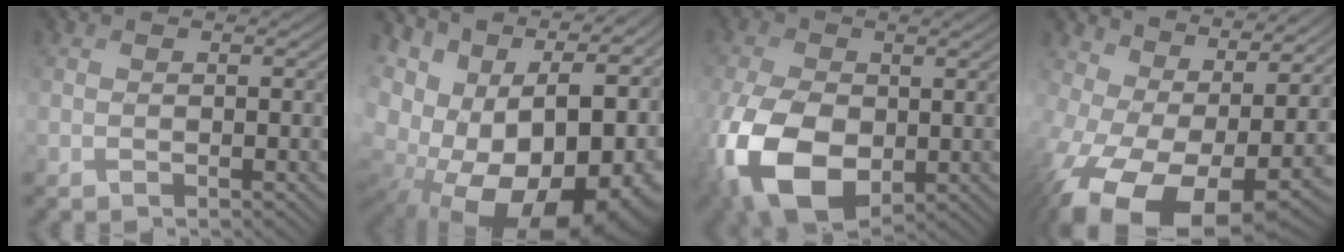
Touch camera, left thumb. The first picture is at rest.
{"total": 20.7, "force": [-4.7, 13.7, 14.8], "torque": [-0.219, -0.007, -0.034]}
{"total": 13.9, "force": [-3.2, 8.9, 10.2], "torque": [-0.279, -0.041, -0.051]}
{"total": 16.6, "force": [-1.0, 10.0, 13.2], "torque": [-0.284, -0.053, 0.014]}